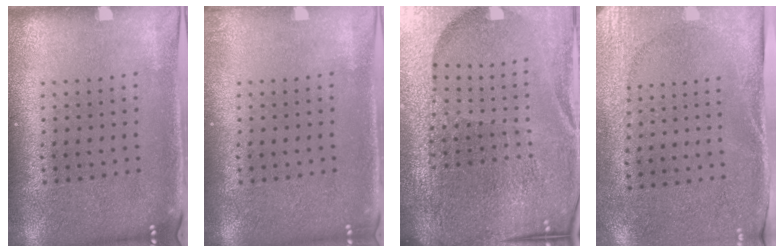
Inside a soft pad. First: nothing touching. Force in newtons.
{"total": 0.7, "press": 0.7, "slide": 0.2}
{"total": 6.8, "press": 5.9, "slide": 3.5}
{"total": 2.7, "press": 2.2, "slide": 1.6}